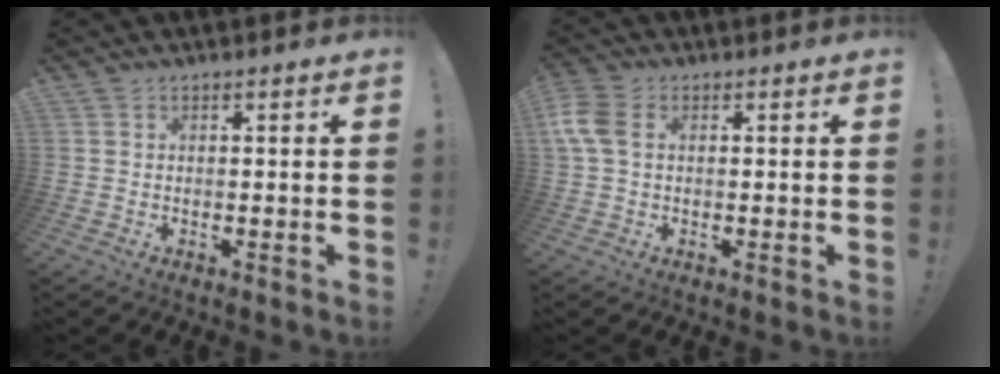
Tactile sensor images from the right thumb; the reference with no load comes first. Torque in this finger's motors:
{"motor_torque": [0.31, 0.33, 0.47, -0.23, 0.02]}